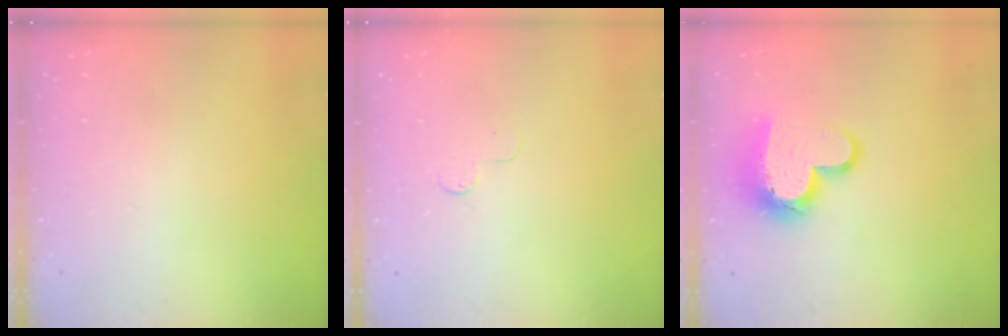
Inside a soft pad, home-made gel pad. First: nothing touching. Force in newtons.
{"total": 2.6, "press": 2.6, "slide": 0.3}
{"total": 15.0, "press": 14.9, "slide": 1.2}